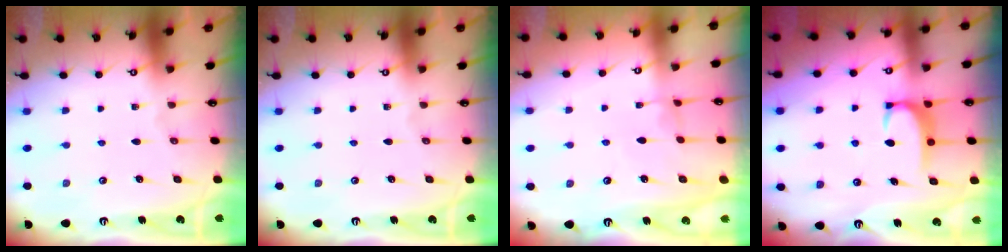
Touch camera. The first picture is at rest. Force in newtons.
{"total": 0.0}
{"total": 1.6, "press": 1.5, "slide": 0.5}
{"total": 2.6, "press": 2.6, "slide": 0.4}